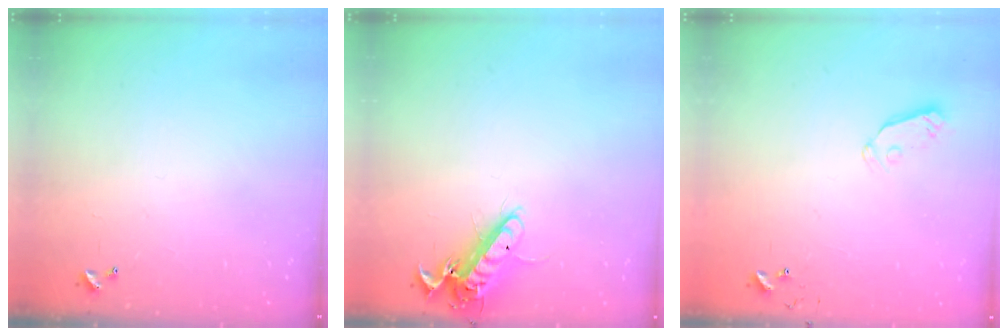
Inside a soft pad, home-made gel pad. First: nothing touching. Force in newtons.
{"total": 13.0, "press": 12.8, "slide": 2.2}
{"total": 4.6, "press": 4.6, "slide": 0.4}